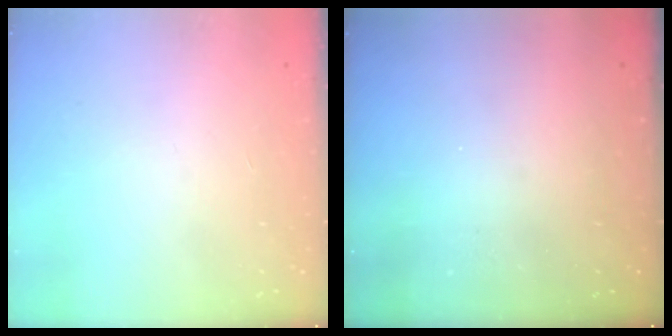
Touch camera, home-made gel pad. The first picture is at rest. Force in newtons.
{"total": 0.0}